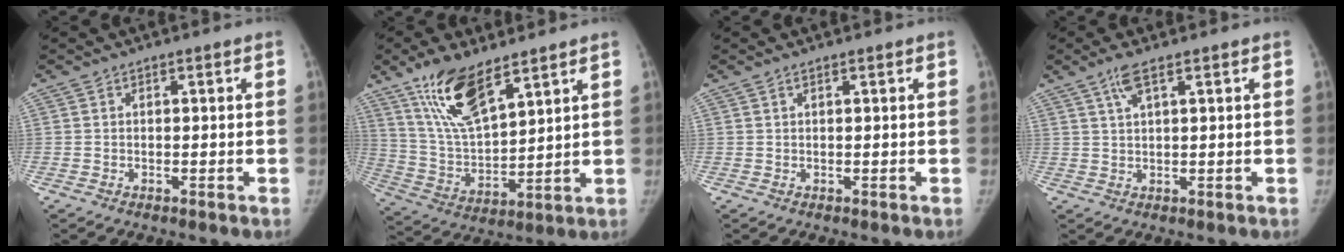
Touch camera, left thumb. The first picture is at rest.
{"total": 14.5, "force": [9.4, 5.0, 9.8], "torque": [-0.169, -0.044, 0.194]}
{"total": 0.6, "force": [0.4, 0.2, 0.4], "torque": [-0.010, 0.001, 0.008]}
{"total": 3.6, "force": [2.1, 0.7, 2.8], "torque": [-0.064, -0.001, 0.048]}